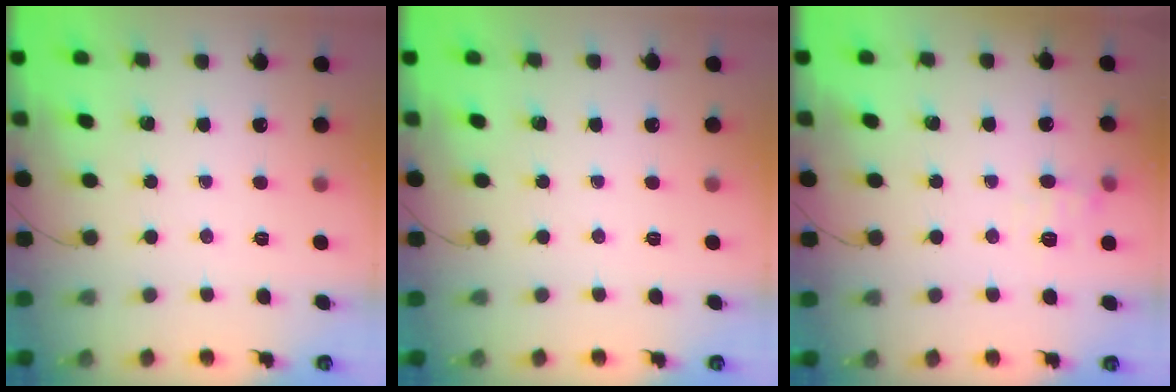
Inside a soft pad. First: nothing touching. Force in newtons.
{"total": 0.0}
{"total": 9.5, "press": 9.4, "slide": 1.7}